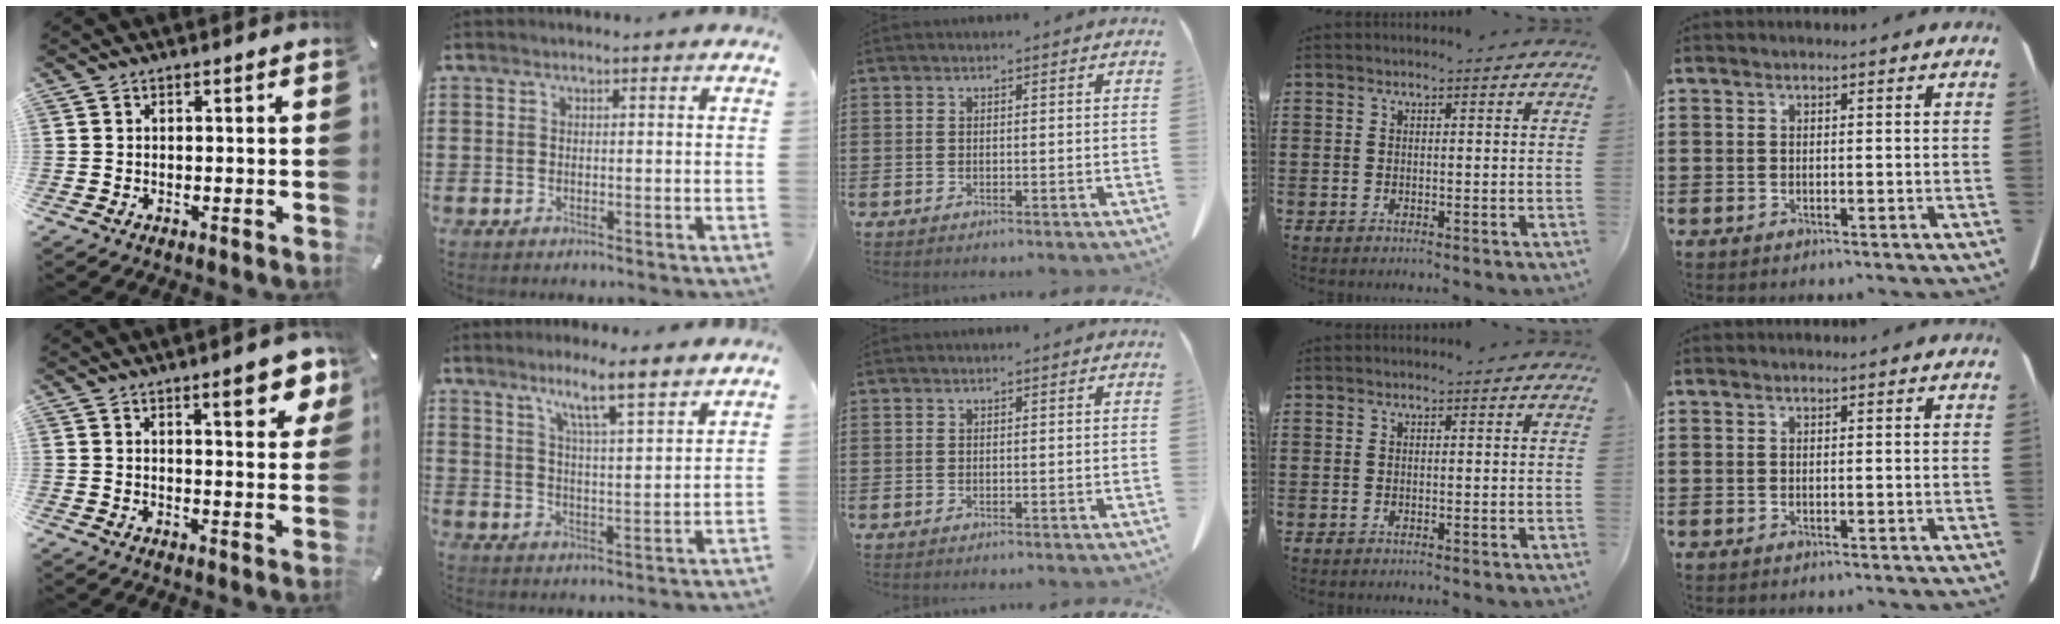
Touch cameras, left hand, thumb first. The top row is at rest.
{"thumb": {"total": 9.6, "force": [5.2, 2.9, 7.5], "torque": [-0.095, -0.022, 0.081]}, "index": {"total": 6.8, "force": [5.2, -0.1, 4.4], "torque": [-0.086, -0.022, 0.083]}}